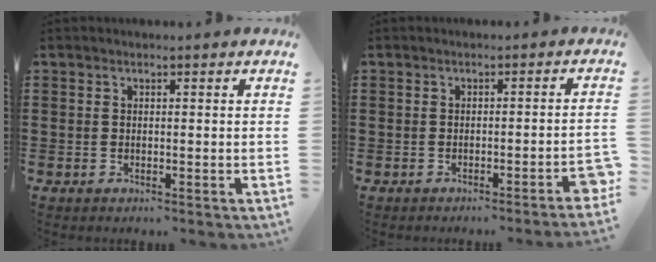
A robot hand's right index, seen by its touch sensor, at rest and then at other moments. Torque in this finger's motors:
{"motor_torque": [2.14, 0.00, 0.20, 0.09]}